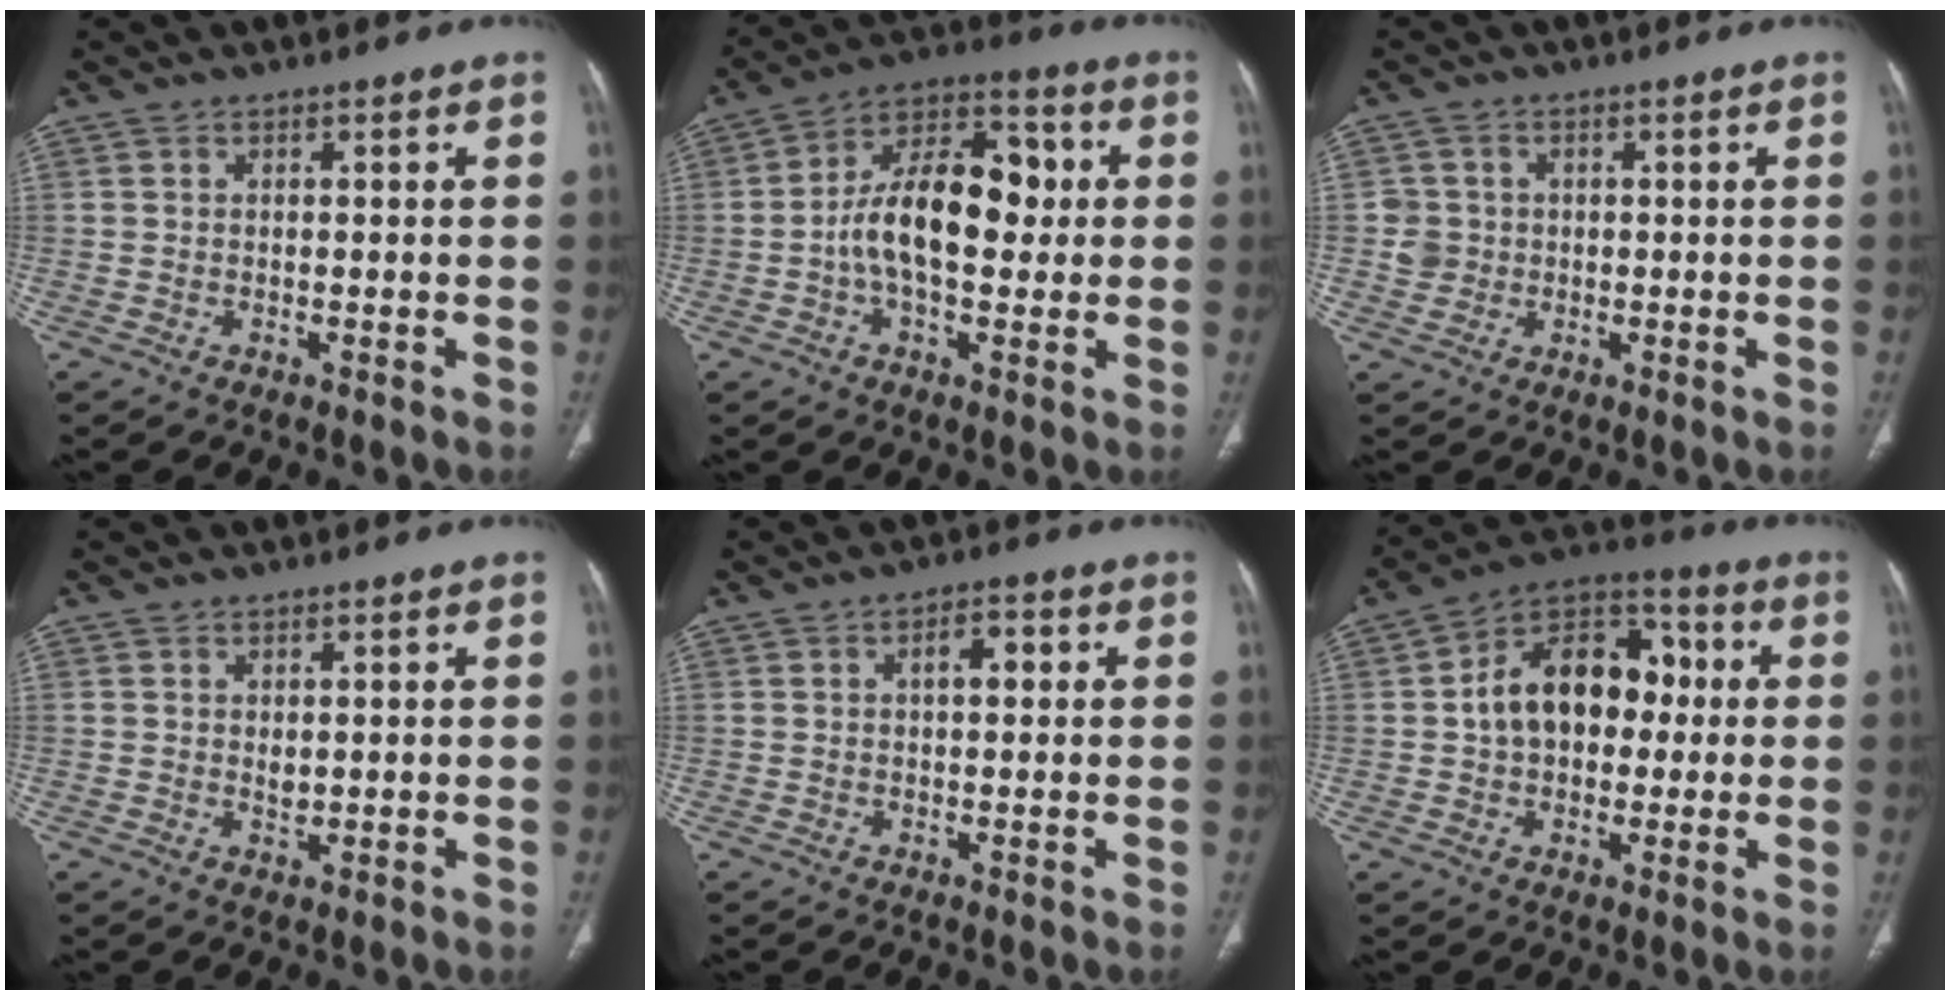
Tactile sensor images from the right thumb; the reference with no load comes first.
{"total": 16.0, "force": [0.3, 9.0, 13.2], "torque": [-0.202, 0.035, -0.004]}
{"total": 3.8, "force": [0.1, 3.7, 0.6], "torque": [0.010, 0.006, 0.002]}
{"total": 1.5, "force": [0.4, 0.9, 1.1], "torque": [-0.015, -0.006, 0.010]}
{"total": 3.9, "force": [0.9, 1.9, 3.2], "torque": [-0.043, 0.008, 0.011]}
{"total": 16.3, "force": [1.3, 11.3, 11.8], "torque": [-0.148, 0.036, 0.012]}